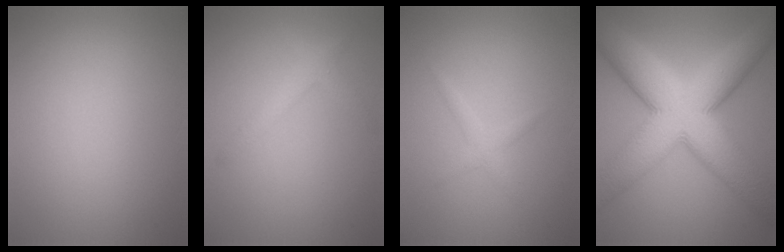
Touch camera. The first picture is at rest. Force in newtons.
{"total": 2.2, "press": 2.2, "slide": 0.0}
{"total": 1.2, "press": 1.2, "slide": 0.0}
{"total": 13.6, "press": 13.6, "slide": 0.4}